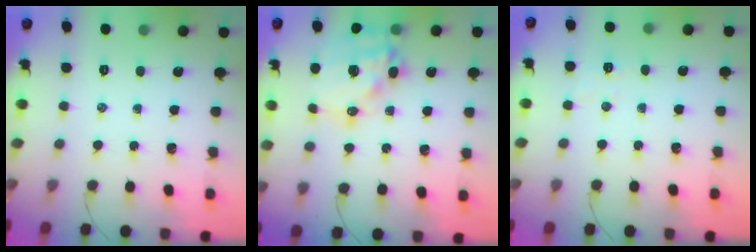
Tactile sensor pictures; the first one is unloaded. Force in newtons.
{"total": 16.6, "press": 16.1, "slide": 4.1}
{"total": 3.0, "press": 2.9, "slide": 0.8}